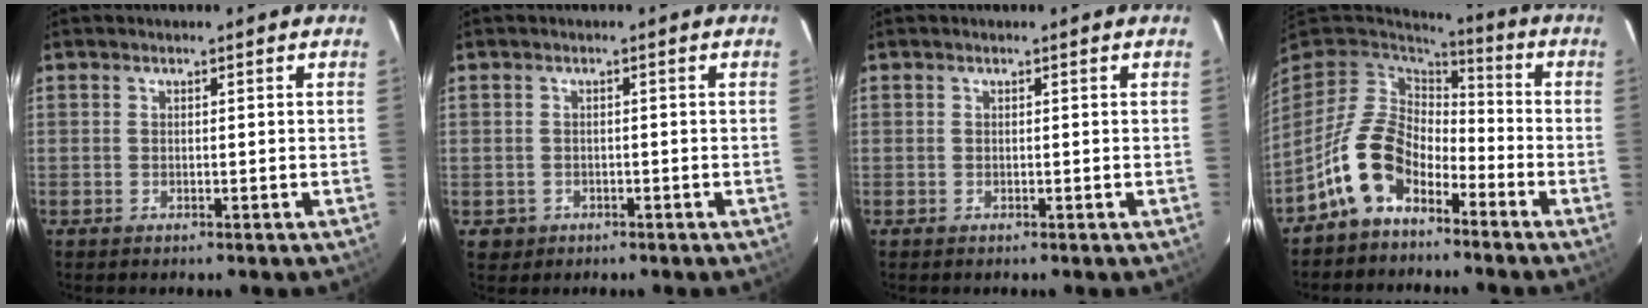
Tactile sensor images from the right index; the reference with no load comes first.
{"total": 2.4, "force": [-0.7, 2.3, 0.4], "torque": [-0.012, 0.002, -0.004]}
{"total": 0.0}
{"total": 12.0, "force": [-6.7, 7.4, 6.6], "torque": [-0.138, 0.020, -0.127]}